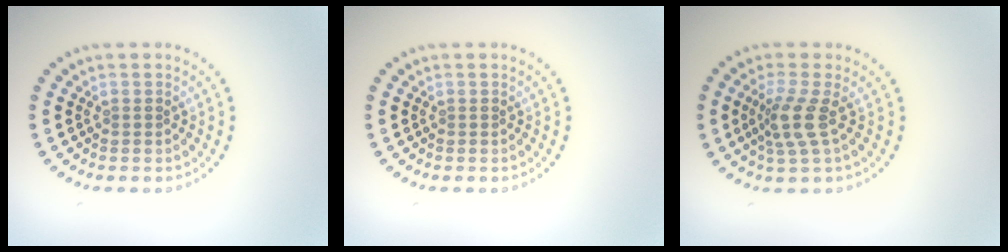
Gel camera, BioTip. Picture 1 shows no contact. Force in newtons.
{"total": 0.0}
{"total": 2.8, "press": 2.1, "slide": 1.8}